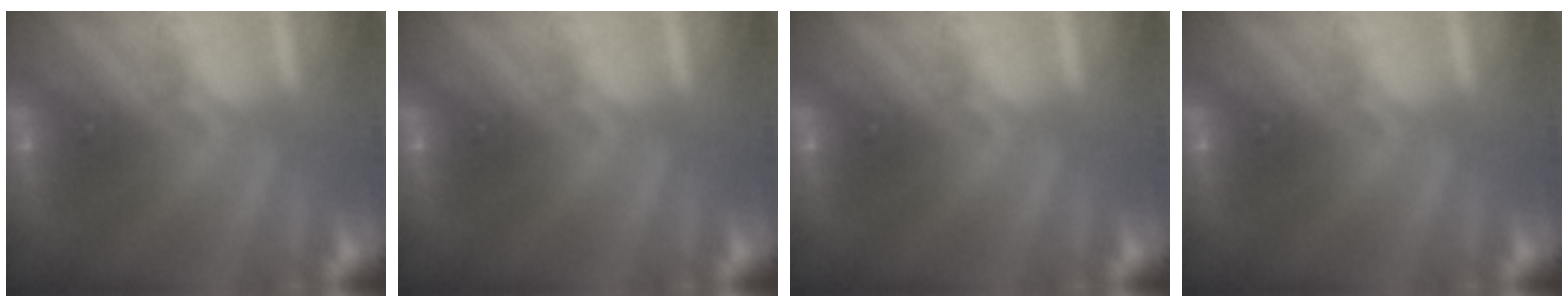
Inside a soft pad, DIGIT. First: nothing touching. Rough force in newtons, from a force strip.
{"total": 0.0}
{"total": 0.0}
{"total": 0.0}